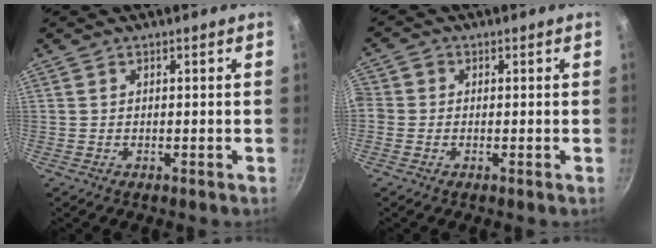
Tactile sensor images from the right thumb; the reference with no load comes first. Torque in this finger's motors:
{"motor_torque": [0.46, 0.66, 0.39, -0.03, 0.31]}